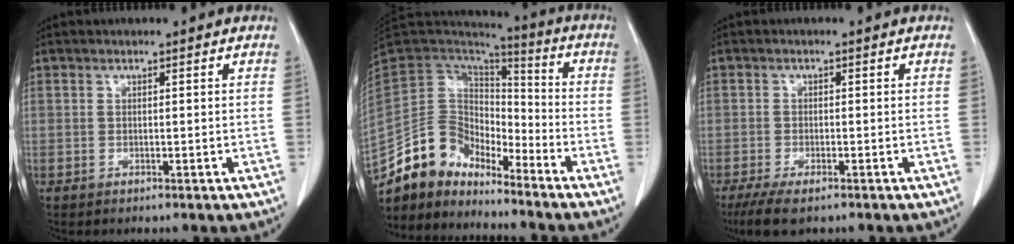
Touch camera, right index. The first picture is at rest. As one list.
[{"total": 11.3, "force": [-9.9, 5.2, 1.8], "torque": [-0.035, 0.062, -0.192]}, {"total": 5.2, "force": [-3.5, 1.5, 3.5], "torque": [-0.061, -0.012, -0.056]}]